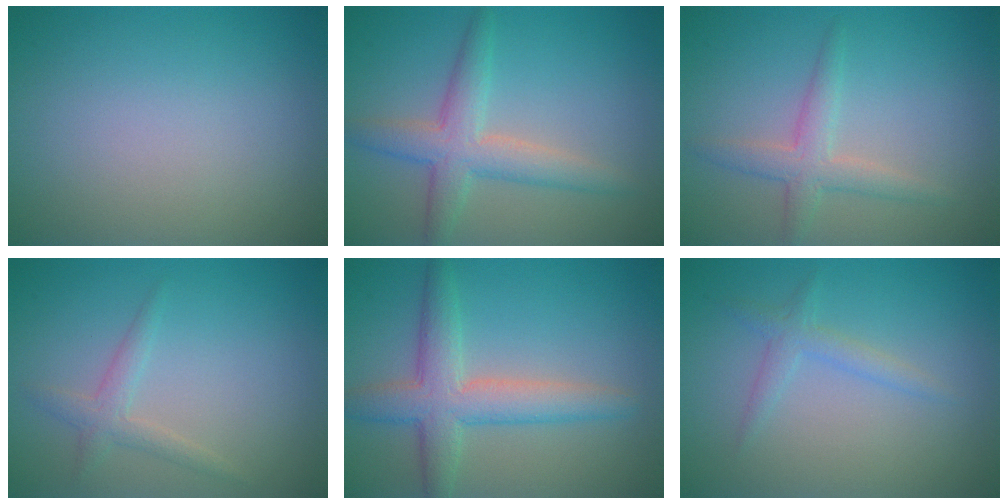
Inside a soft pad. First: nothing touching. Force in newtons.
{"total": 4.2, "press": 4.2, "slide": 0.1}
{"total": 2.6, "press": 2.6, "slide": 0.1}
{"total": 1.8, "press": 1.8, "slide": 0.1}
{"total": 5.0, "press": 5.0, "slide": 0.2}
{"total": 1.6, "press": 1.6, "slide": 0.1}